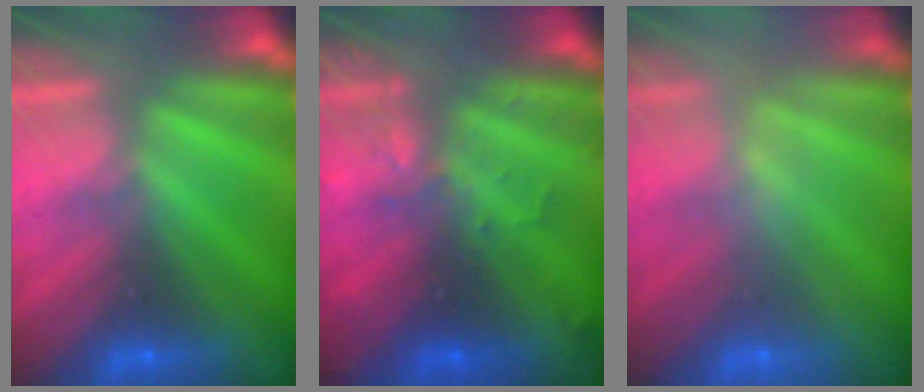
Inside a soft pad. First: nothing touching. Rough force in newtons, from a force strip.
{"total": 2.8}
{"total": 2.3}